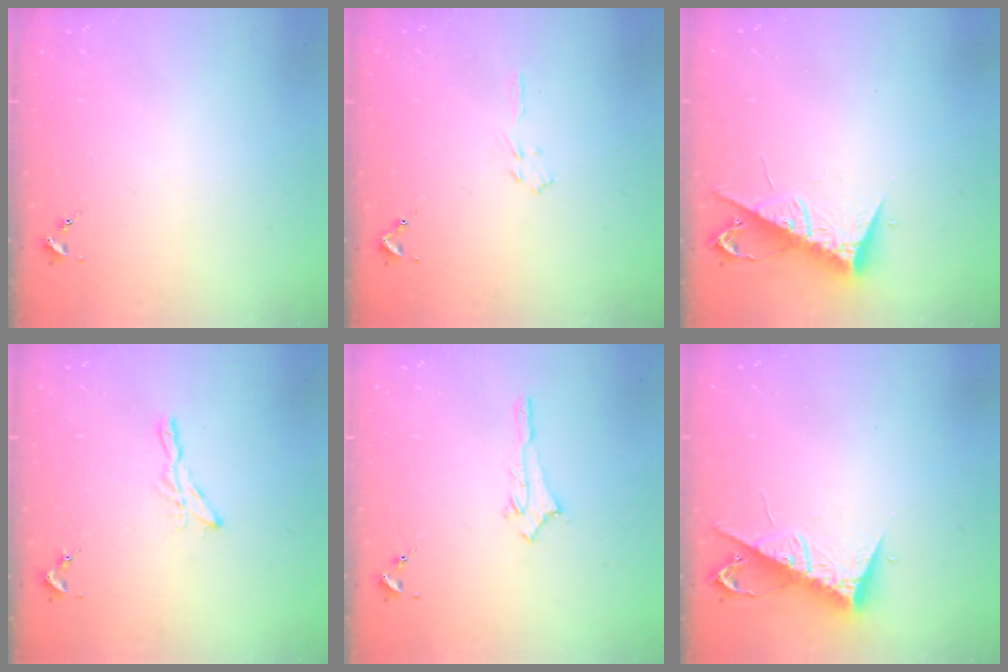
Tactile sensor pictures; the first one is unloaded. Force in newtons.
{"total": 3.4, "press": 3.4, "slide": 0.4}
{"total": 12.0, "press": 11.9, "slide": 0.7}
{"total": 6.1, "press": 6.1, "slide": 0.3}
{"total": 2.7, "press": 2.7, "slide": 0.2}
{"total": 12.0, "press": 11.9, "slide": 0.7}